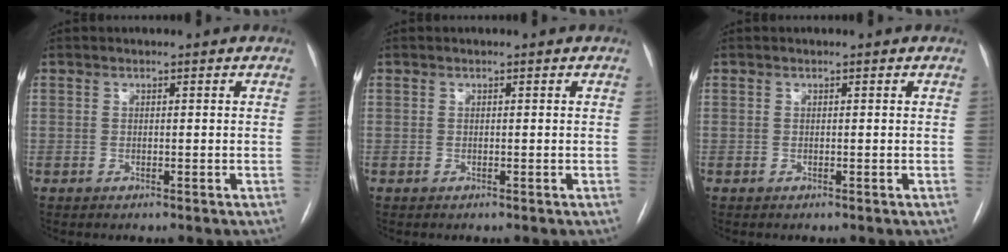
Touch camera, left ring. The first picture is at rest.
{"total": 0.0}
{"total": 0.0}